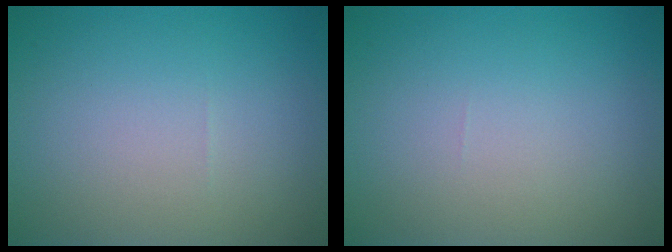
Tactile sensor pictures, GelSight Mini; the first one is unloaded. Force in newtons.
{"total": 0.0}